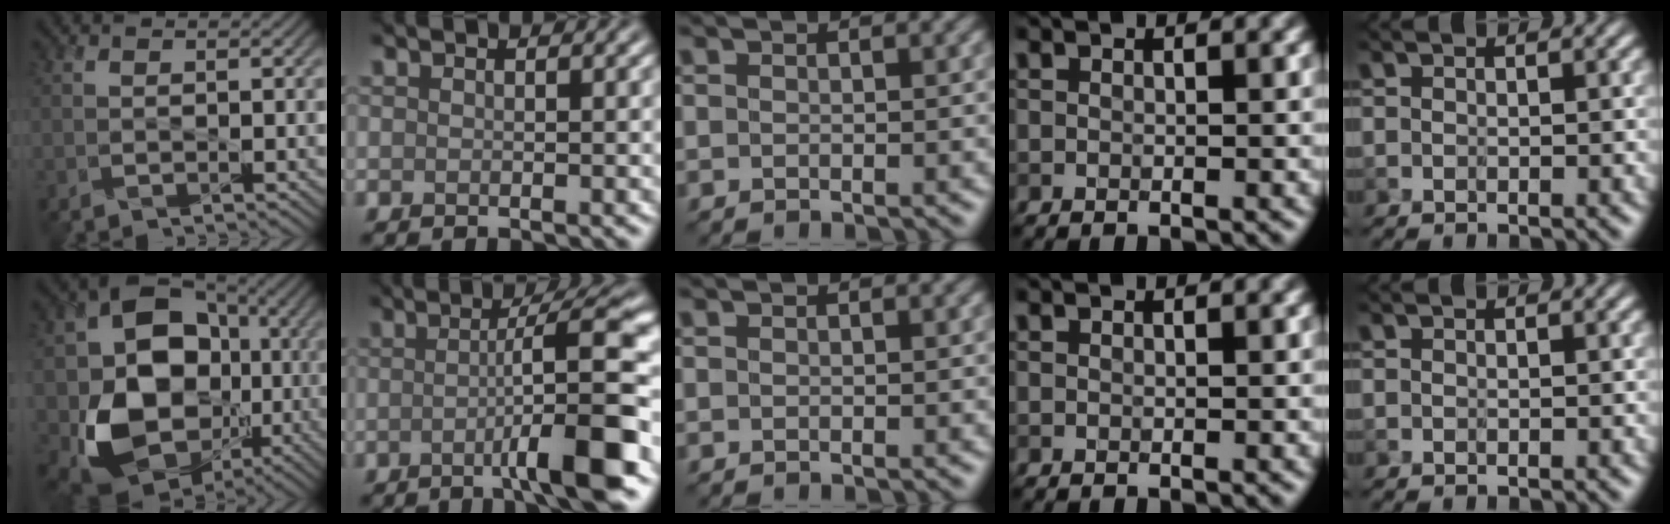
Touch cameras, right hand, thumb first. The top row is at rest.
{"thumb": {"total": 16.7, "force": [-2.5, 13.3, 9.8], "torque": [-0.175, -0.040, -0.033]}, "index": {"total": 8.8, "force": [-2.0, 1.0, 8.5], "torque": [-0.109, 0.008, -0.043]}}